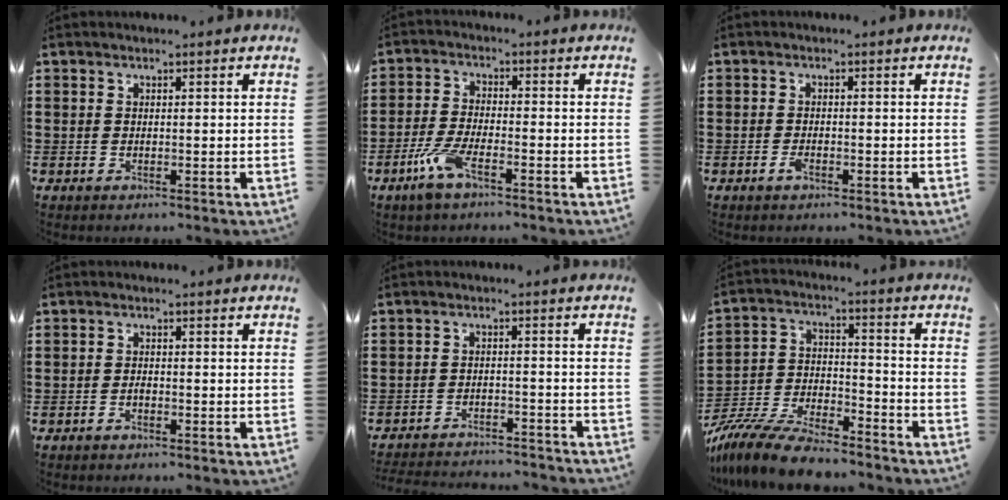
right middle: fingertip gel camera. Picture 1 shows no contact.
{"total": 5.9, "force": [-3.4, 1.5, 4.5], "torque": [-0.107, -0.007, -0.065]}
{"total": 1.6, "force": [-0.9, 0.6, 1.2], "torque": [-0.031, -0.003, -0.019]}
{"total": 1.1, "force": [-0.7, 0.4, 0.7], "torque": [-0.017, -0.003, -0.013]}
{"total": 3.3, "force": [-3.3, 0.0, 0.1], "torque": [-0.006, 0.002, -0.070]}
{"total": 10.3, "force": [-9.5, 1.4, 3.8], "torque": [-0.081, 0.017, -0.189]}